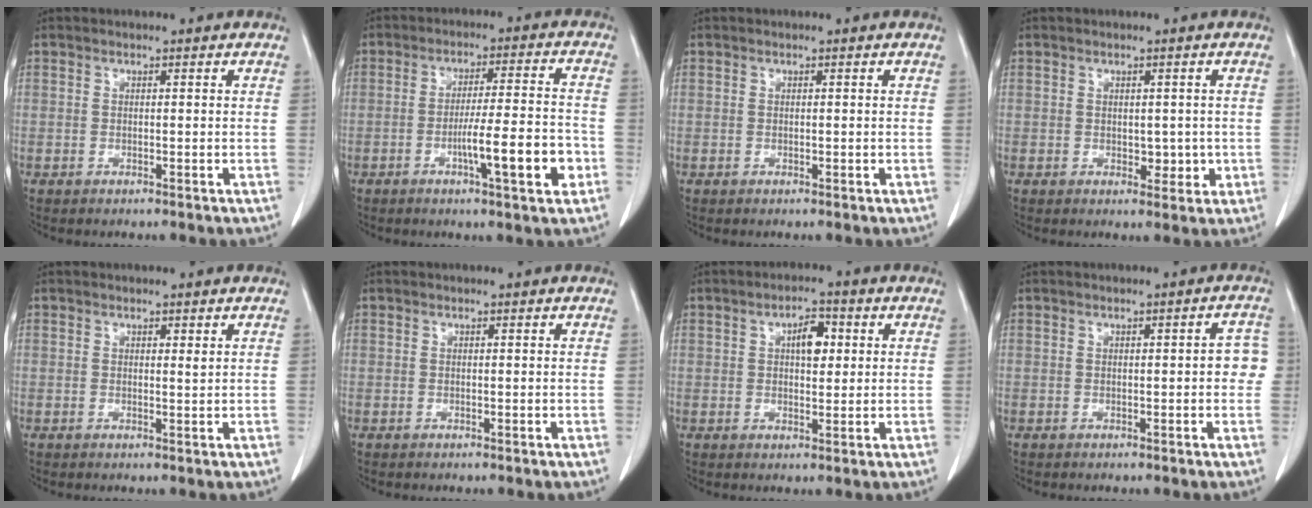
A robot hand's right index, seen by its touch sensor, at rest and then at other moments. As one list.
[{"total": 10.0, "force": [-3.5, 0.6, 9.3], "torque": [-0.144, 0.001, -0.055]}, {"total": 0.0}, {"total": 2.8, "force": [-0.2, 1.8, 2.2], "torque": [-0.021, -0.002, 0.004]}, {"total": 0.6, "force": [0.4, 0.1, 0.5], "torque": [-0.008, -0.003, 0.005]}, {"total": 0.0}, {"total": 4.5, "force": [1.2, 2.0, 3.8], "torque": [-0.059, 0.008, 0.018]}, {"total": 3.1, "force": [-0.1, 1.0, 2.9], "torque": [-0.021, 0.007, -0.005]}]